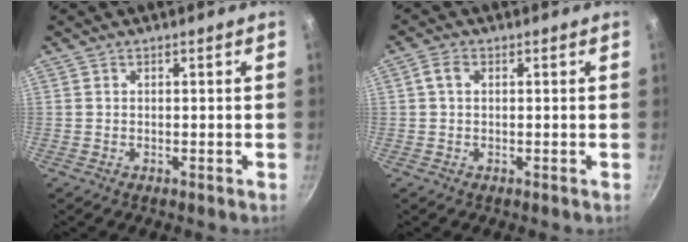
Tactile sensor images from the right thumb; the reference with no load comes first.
{"total": 2.5, "force": [0.5, 1.6, 1.8], "torque": [-0.035, 0.008, 0.007]}